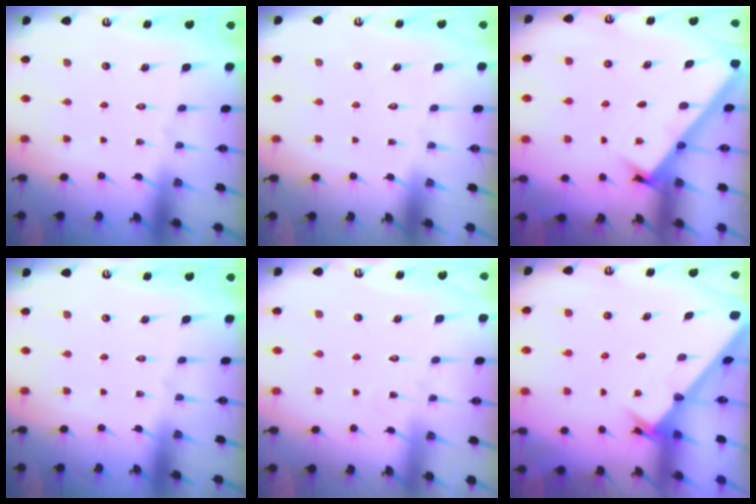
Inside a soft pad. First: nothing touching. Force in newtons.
{"total": 1.7, "press": 1.7, "slide": 0.1}
{"total": 3.1, "press": 3.1, "slide": 0.2}
{"total": 0.0}
{"total": 4.7, "press": 4.7, "slide": 0.5}
{"total": 3.2, "press": 3.2, "slide": 0.1}